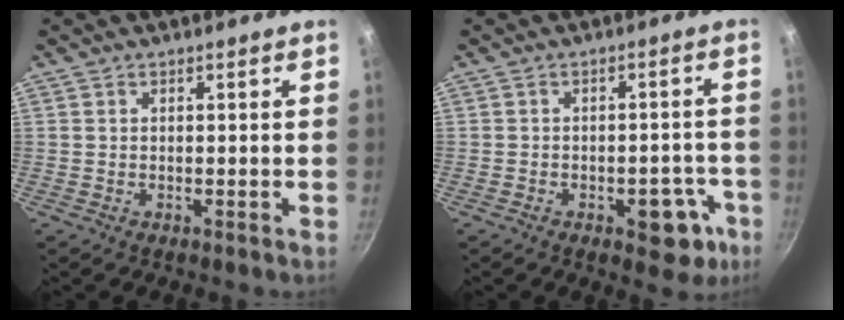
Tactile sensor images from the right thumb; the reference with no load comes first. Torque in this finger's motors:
{"motor_torque": [0.80, 0.82, 0.93, -0.80, 0.01]}